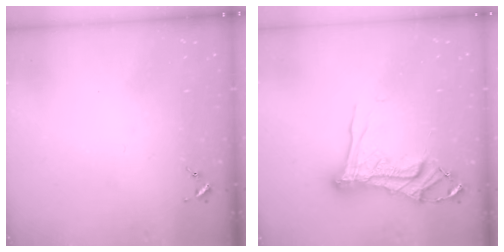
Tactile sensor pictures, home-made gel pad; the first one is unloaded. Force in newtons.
{"total": 14.8, "press": 14.8, "slide": 1.3}